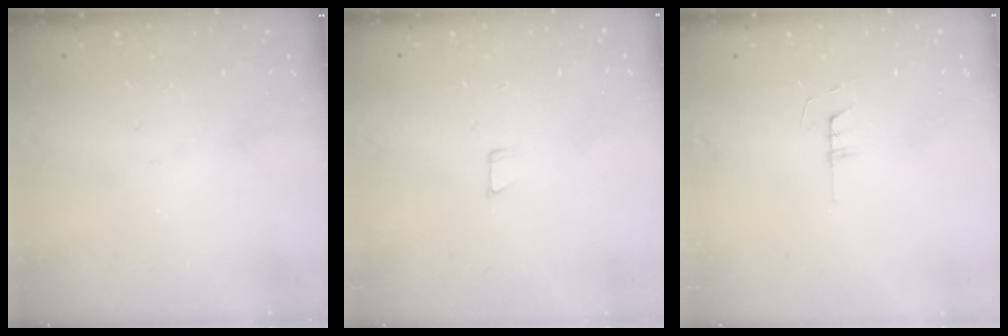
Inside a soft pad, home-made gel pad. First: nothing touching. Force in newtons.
{"total": 4.0, "press": 4.0, "slide": 0.3}
{"total": 4.0, "press": 4.0, "slide": 0.4}